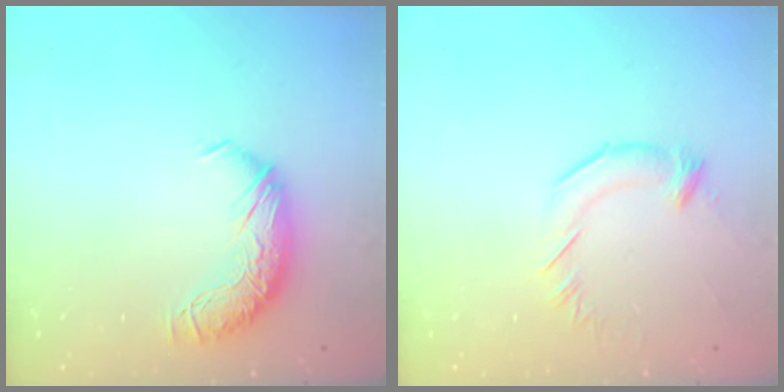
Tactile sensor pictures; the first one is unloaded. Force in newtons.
{"total": 3.0, "press": 3.0, "slide": 0.5}